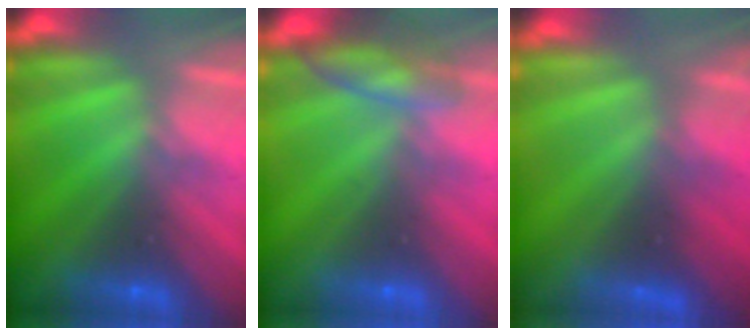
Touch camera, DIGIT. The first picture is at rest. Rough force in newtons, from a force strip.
{"total": 2.8}
{"total": 4.6}